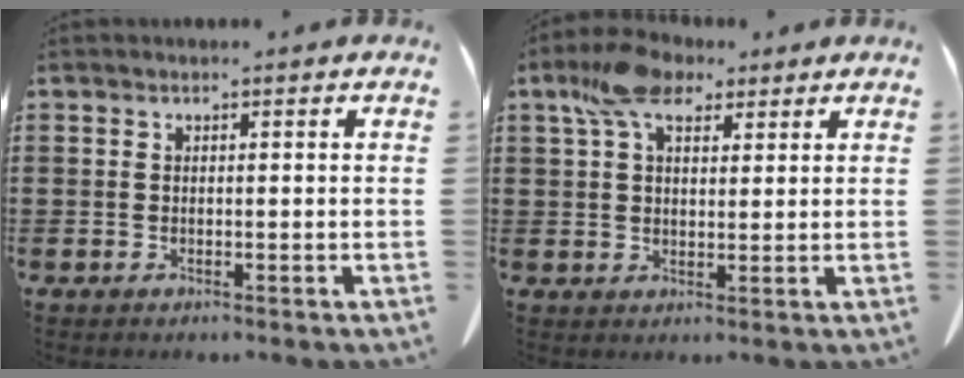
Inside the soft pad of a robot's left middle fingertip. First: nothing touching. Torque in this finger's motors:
{"motor_torque": [1.22, -0.68, 0.43, 0.08]}